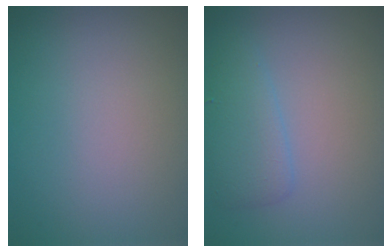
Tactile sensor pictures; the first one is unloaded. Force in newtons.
{"total": 2.6, "press": 2.6, "slide": 0.1}